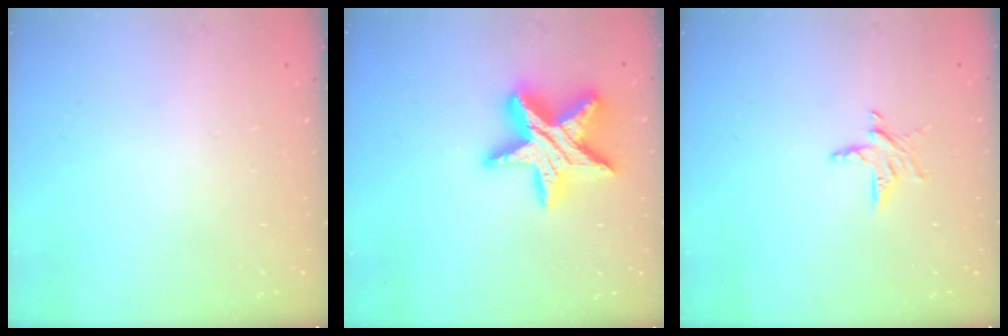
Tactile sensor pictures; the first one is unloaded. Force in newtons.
{"total": 19.4, "press": 19.4, "slide": 1.6}
{"total": 6.9, "press": 6.9, "slide": 0.6}